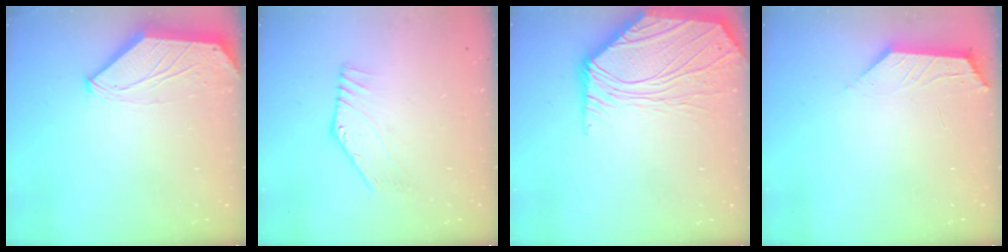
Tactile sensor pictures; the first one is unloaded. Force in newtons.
{"total": 2.8, "press": 2.8, "slide": 0.1}
{"total": 10.5, "press": 10.4, "slide": 1.3}
{"total": 1.9, "press": 1.9, "slide": 0.4}